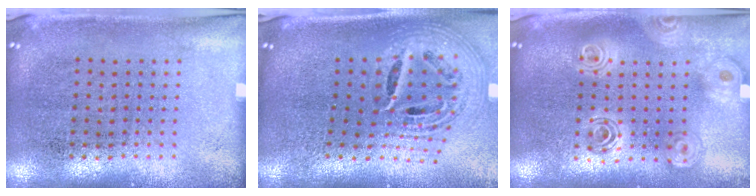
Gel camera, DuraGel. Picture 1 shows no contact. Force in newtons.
{"total": 2.7, "press": 1.8, "slide": 2.0}
{"total": 1.9, "press": 1.6, "slide": 1.0}